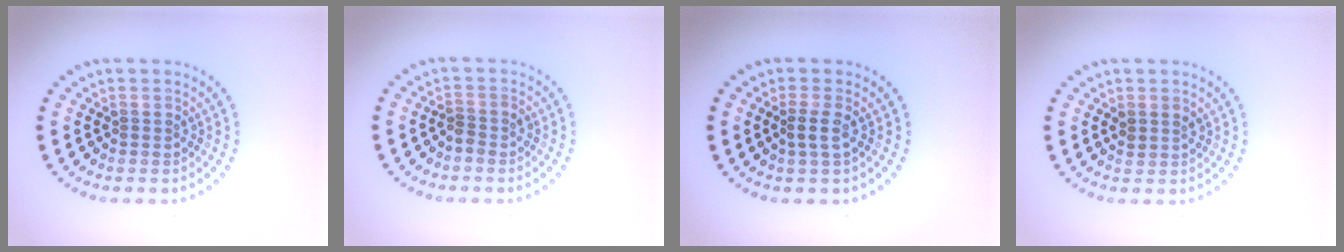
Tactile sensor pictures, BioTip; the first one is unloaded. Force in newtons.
{"total": 1.0, "press": 0.8, "slide": 0.6}
{"total": 1.4, "press": 1.0, "slide": 1.0}
{"total": 1.0, "press": 0.9, "slide": 0.5}